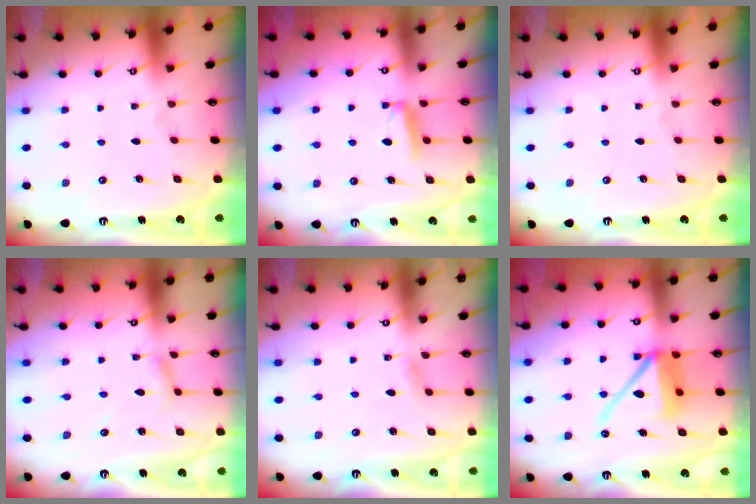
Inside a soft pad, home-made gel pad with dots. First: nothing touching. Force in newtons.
{"total": 5.5, "press": 5.4, "slide": 0.7}
{"total": 0.0}
{"total": 2.3, "press": 2.3, "slide": 0.2}
{"total": 3.2, "press": 3.2, "slide": 0.5}
{"total": 11.1, "press": 11.0, "slide": 1.6}